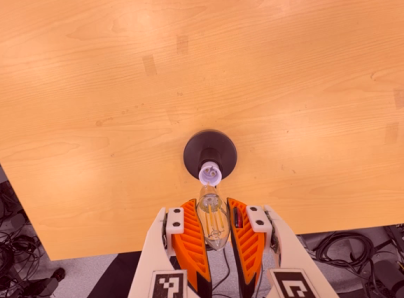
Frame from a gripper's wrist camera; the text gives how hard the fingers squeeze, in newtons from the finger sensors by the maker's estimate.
{"total": 20.6, "left": 24.5, "right": 16.6}